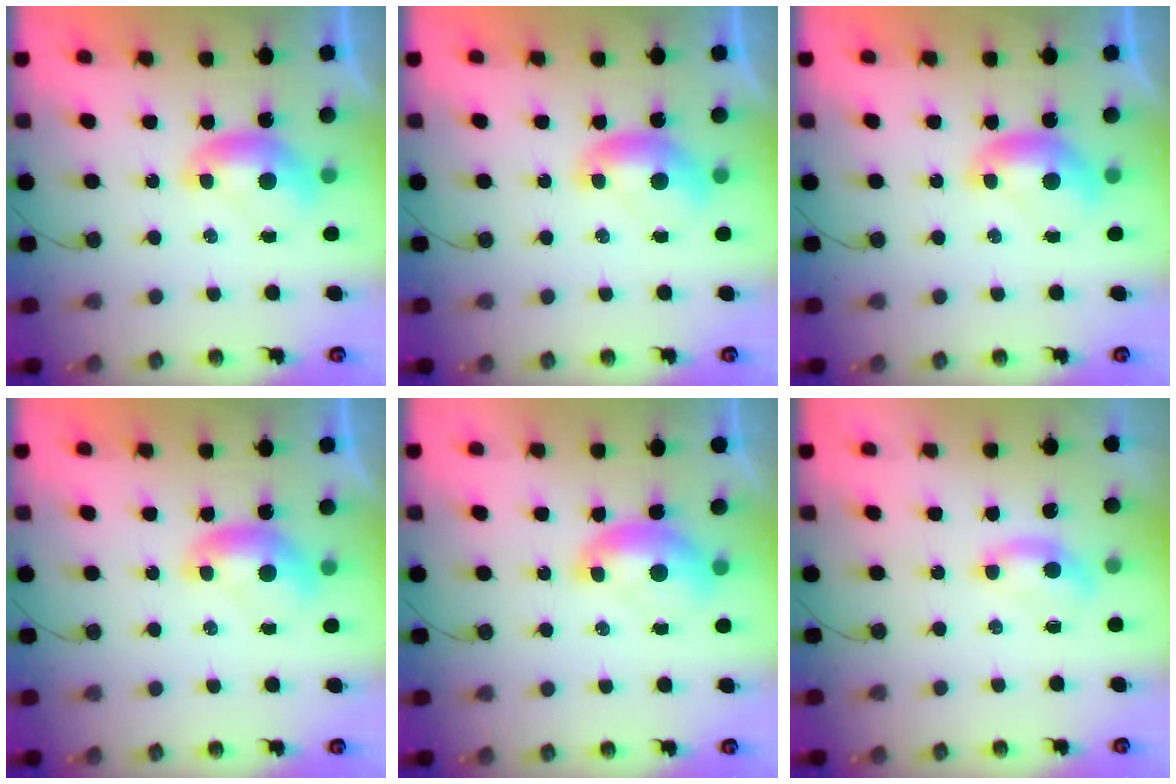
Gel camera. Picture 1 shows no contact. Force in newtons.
{"total": 0.0}
{"total": 0.0}
{"total": 0.0}
{"total": 1.5, "press": 1.4, "slide": 0.6}
{"total": 0.7, "press": 0.5, "slide": 0.5}